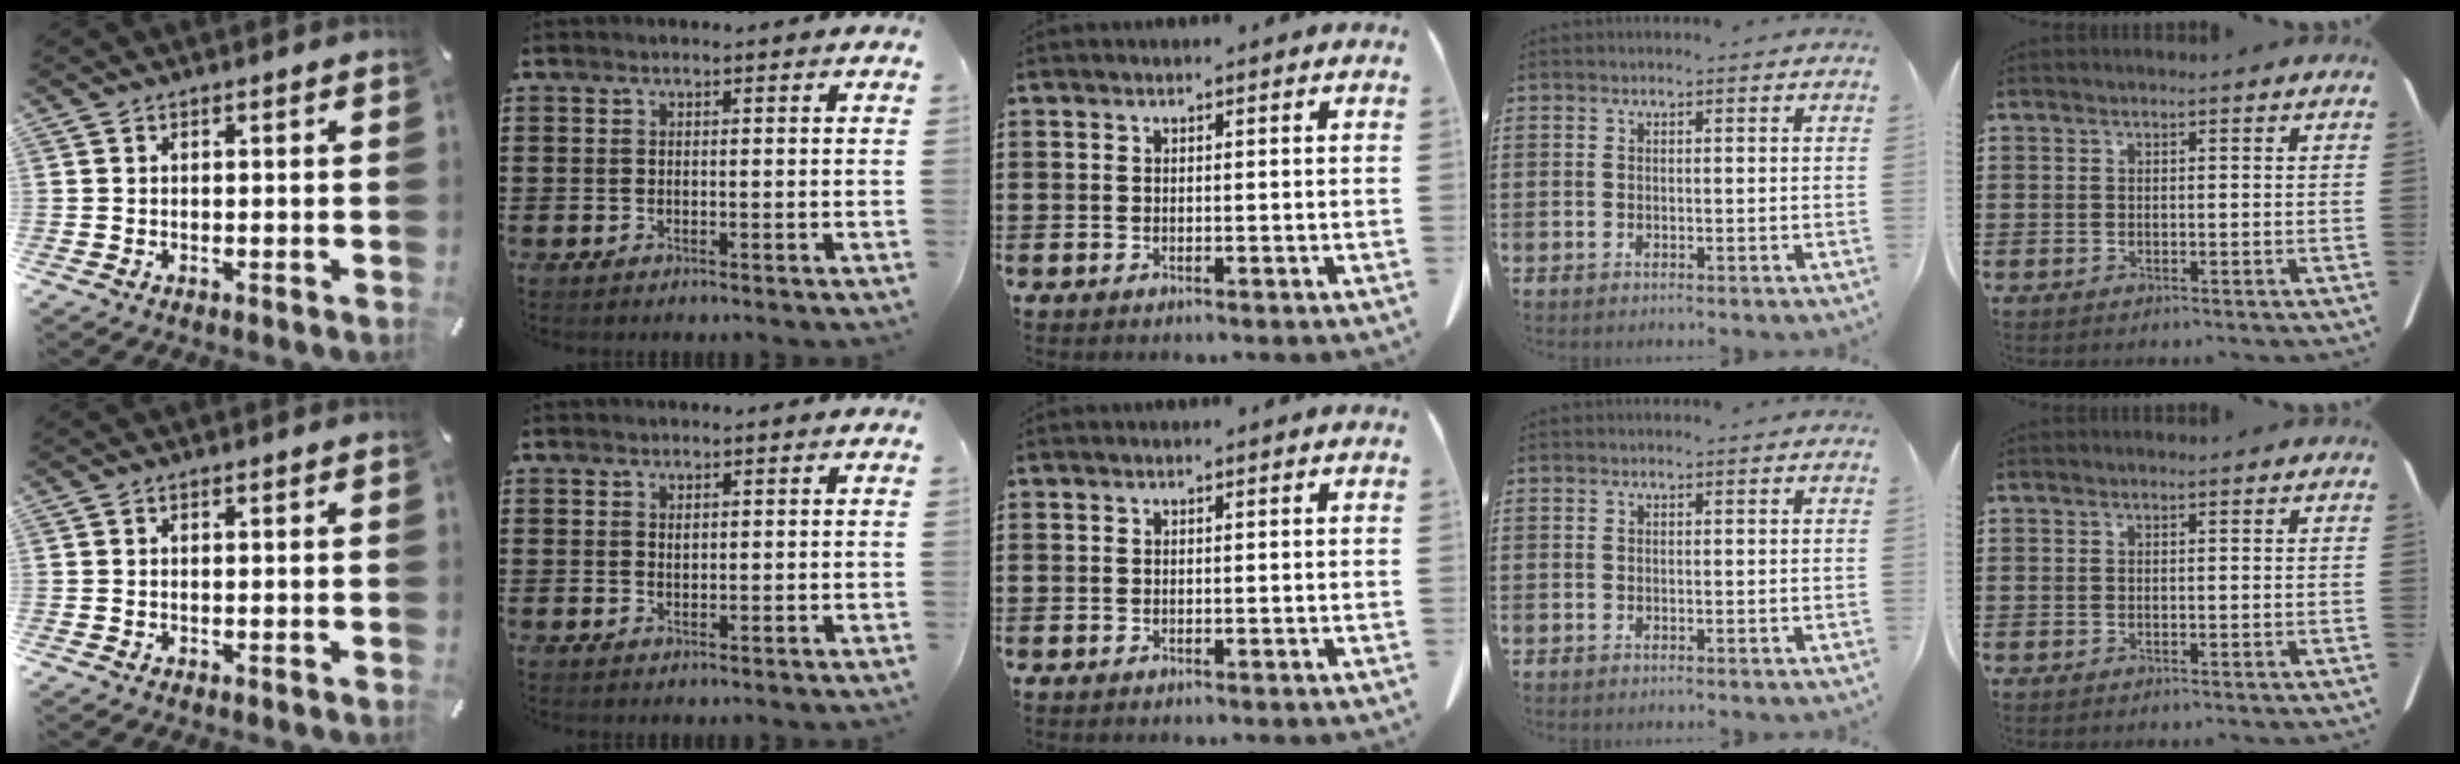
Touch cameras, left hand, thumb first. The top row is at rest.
{"index": {"total": 0.6, "force": [0.4, 0.4, 0.2], "torque": [-0.006, 0.002, 0.007]}}